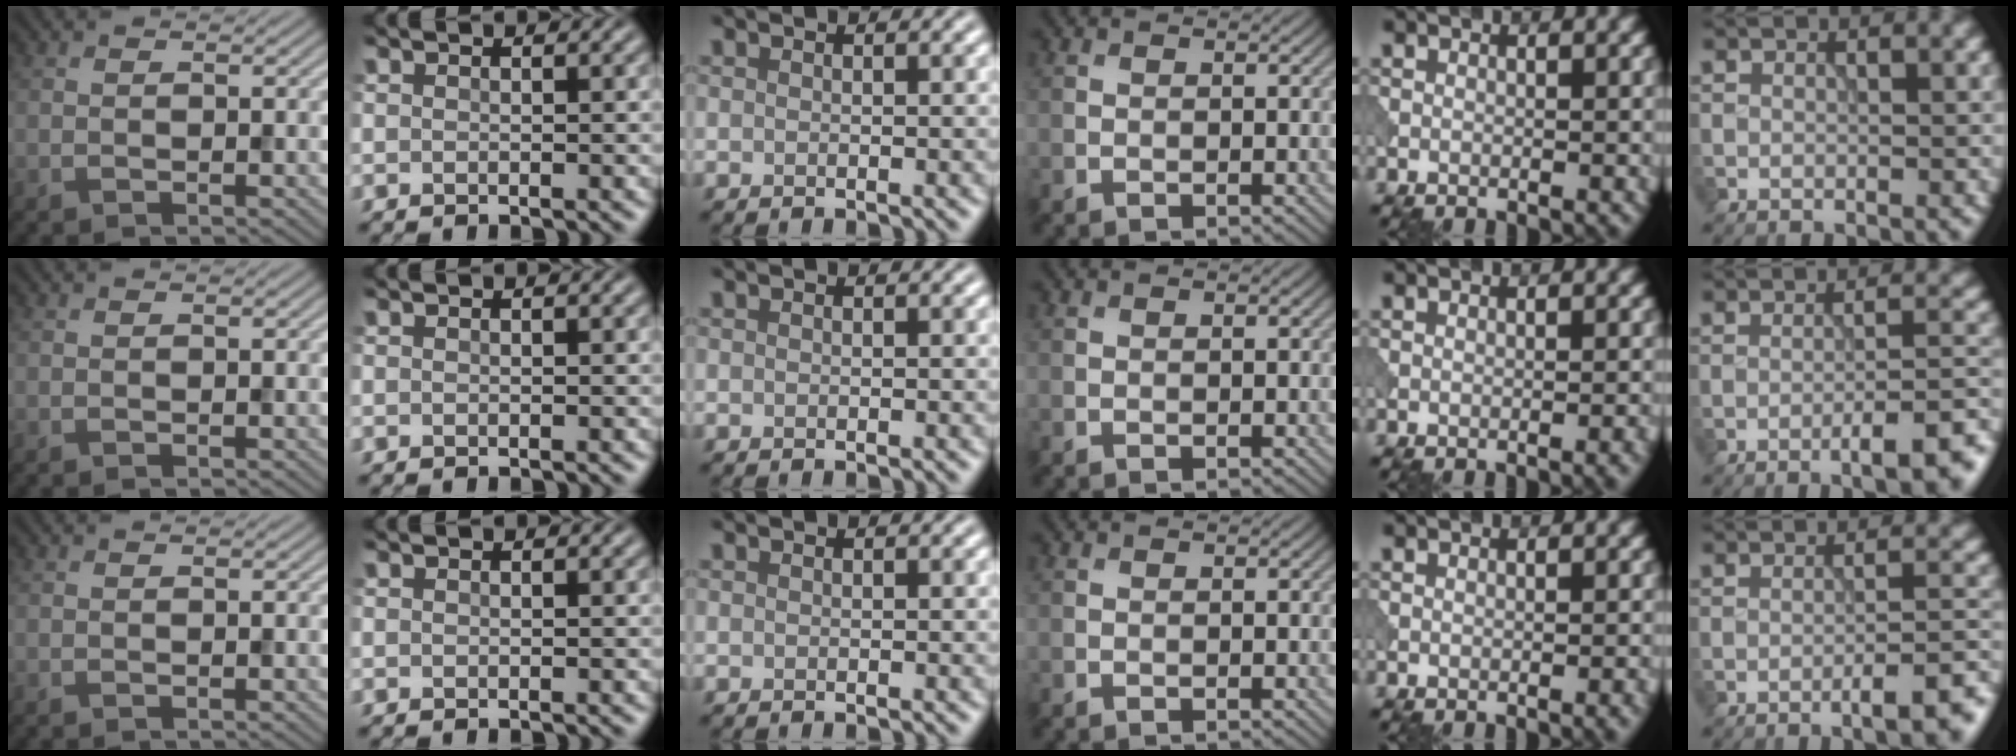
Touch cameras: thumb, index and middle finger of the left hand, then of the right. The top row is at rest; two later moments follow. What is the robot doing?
{"motion": "pour", "object": "beaker"}